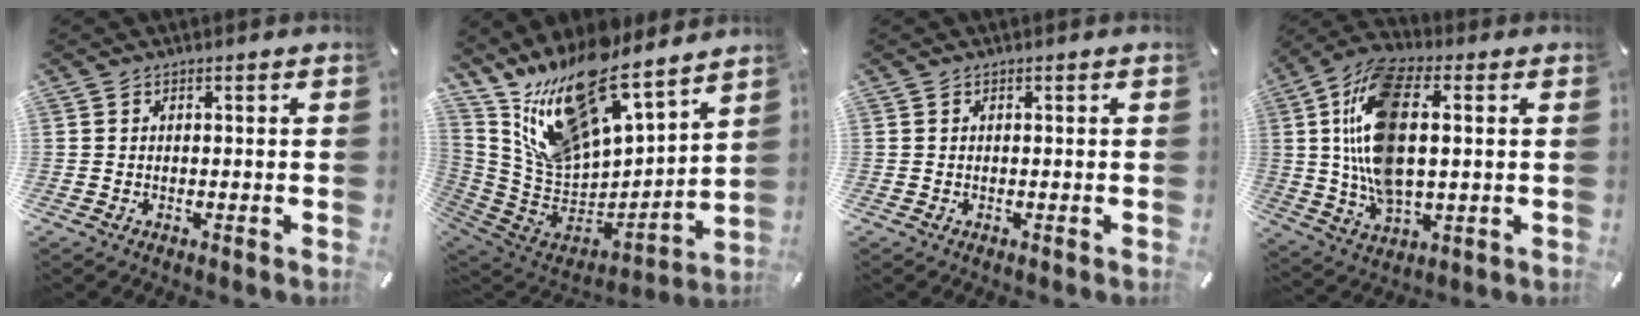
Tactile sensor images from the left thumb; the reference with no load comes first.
{"total": 19.4, "force": [15.1, 7.9, 9.3], "torque": [-0.193, -0.105, 0.274]}
{"total": 0.0}
{"total": 16.5, "force": [2.7, 8.5, 13.9], "torque": [-0.315, -0.002, 0.046]}